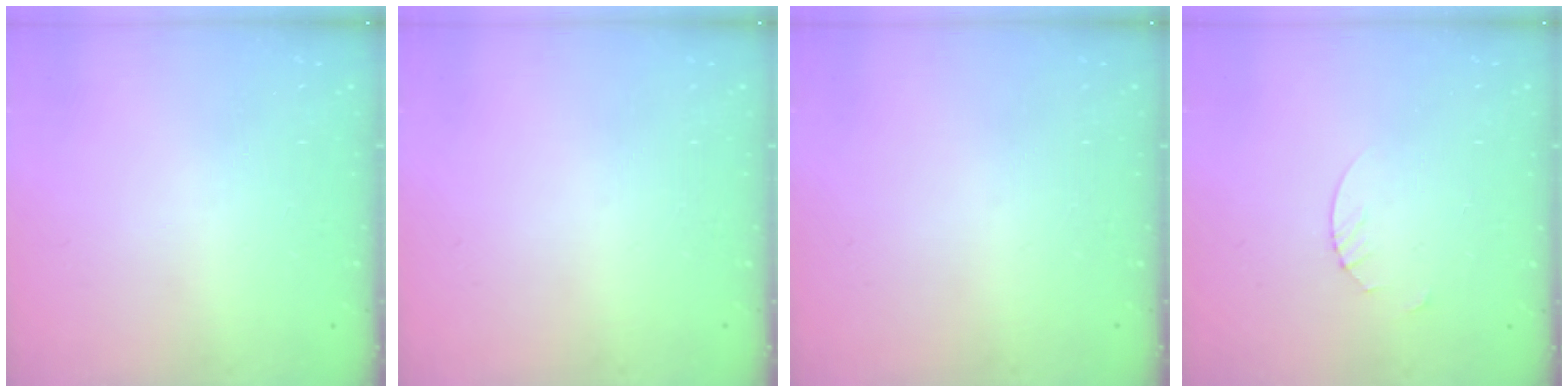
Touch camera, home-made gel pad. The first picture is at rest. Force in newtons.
{"total": 0.0}
{"total": 0.0}
{"total": 1.9, "press": 1.9, "slide": 0.2}